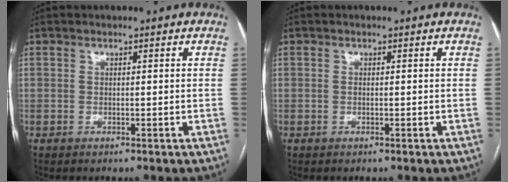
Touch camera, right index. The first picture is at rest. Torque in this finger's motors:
{"motor_torque": [0.06, -0.02, -0.03, 0.00]}